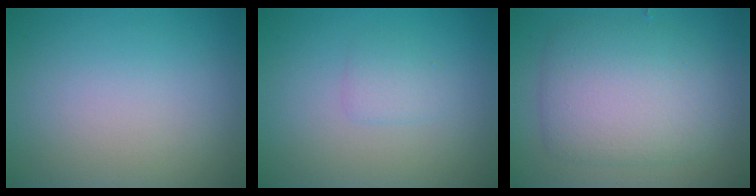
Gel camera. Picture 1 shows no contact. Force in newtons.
{"total": 1.3, "press": 1.2, "slide": 0.0}
{"total": 6.0, "press": 6.0, "slide": 0.1}